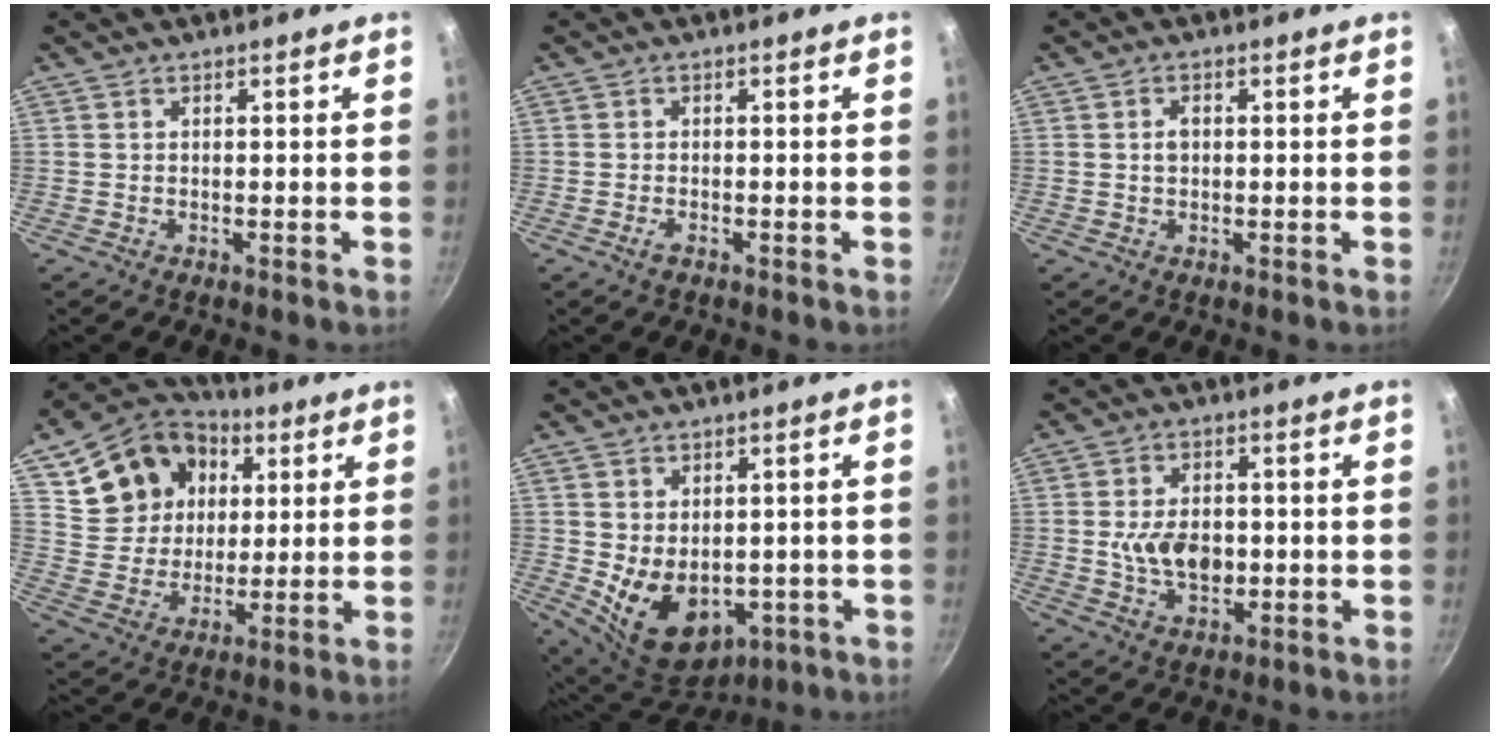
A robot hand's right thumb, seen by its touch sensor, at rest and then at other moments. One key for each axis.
{"total": 1.3, "fx": -0.9, "fy": 0.4, "fz": 0.8, "tx": -0.020, "ty": 0.006, "tz": -0.018}
{"total": 1.8, "fx": 0.1, "fy": 1.3, "fz": 1.3, "tx": -0.018, "ty": 0.005, "tz": 0.002}
{"total": 17.4, "fx": 6.2, "fy": 14.2, "fz": 8.0, "tx": -0.132, "ty": 0.008, "tz": 0.113}
{"total": 11.8, "fx": -1.1, "fy": 8.3, "fz": 8.3, "tx": -0.110, "ty": -0.017, "tz": 0.013}
{"total": 8.0, "fx": -0.4, "fy": 5.3, "fz": 6.0, "tx": -0.088, "ty": -0.004, "tz": -0.005}